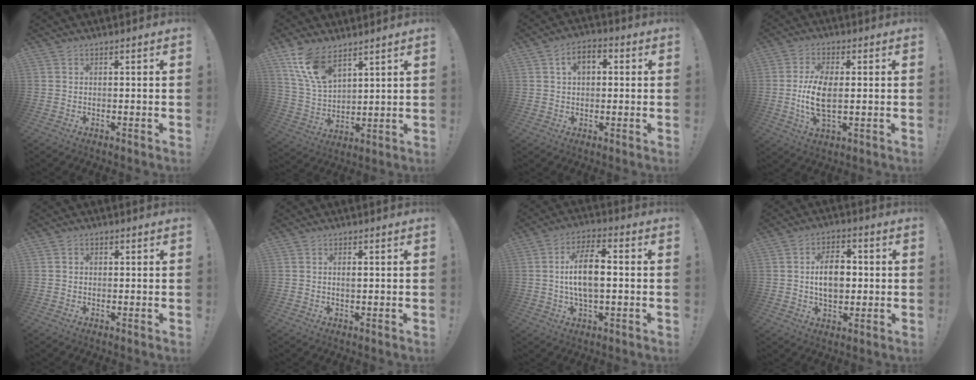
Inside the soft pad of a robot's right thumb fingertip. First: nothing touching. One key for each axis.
{"total": 12.9, "fx": 8.7, "fy": 6.3, "fz": 7.1, "tx": -0.147, "ty": -0.043, "tz": 0.167}
{"total": 6.0, "fx": 1.3, "fy": 4.1, "fz": 4.2, "tx": -0.066, "ty": 0.007, "tz": 0.023}
{"total": 10.2, "fx": -0.1, "fy": 4.9, "fz": 8.9, "tx": -0.168, "ty": -0.016, "tz": -0.007}
{"total": 1.4, "fx": -0.2, "fy": 1.2, "fz": 0.6, "tx": -0.006, "ty": 0.003, "tz": -0.006}
{"total": 1.3, "fx": 0.1, "fy": 0.5, "fz": 1.2, "tx": -0.018, "ty": -0.001, "tz": 0.000}
{"total": 11.6, "fx": 0.2, "fy": 5.1, "fz": 10.4, "tx": -0.179, "ty": 0.003, "tz": -0.001}
{"total": 10.9, "fx": 0.2, "fy": 7.3, "fz": 8.1, "tx": -0.132, "ty": 0.001, "tz": 0.002}